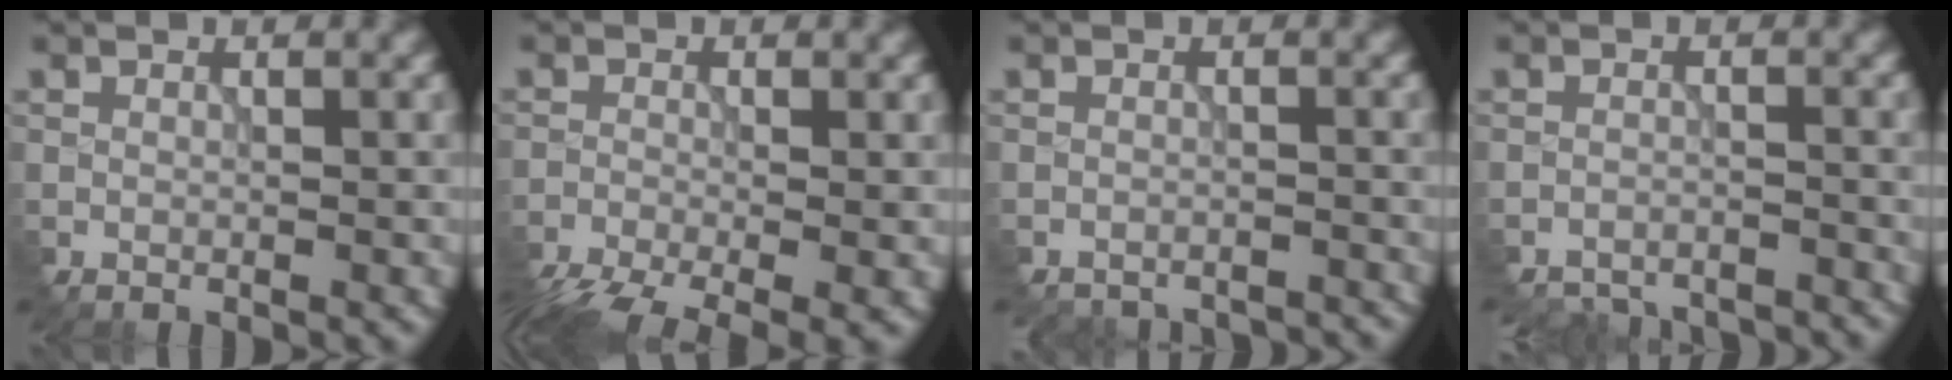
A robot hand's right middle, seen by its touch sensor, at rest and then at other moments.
{"total": 7.4, "force": [-5.1, 2.4, 4.8], "torque": [-0.085, -0.031, -0.074]}
{"total": 5.7, "force": [-5.6, 0.8, 0.5], "torque": [0.005, 0.002, -0.069]}
{"total": 8.8, "force": [-8.6, 1.4, 0.3], "torque": [0.013, 0.008, -0.106]}